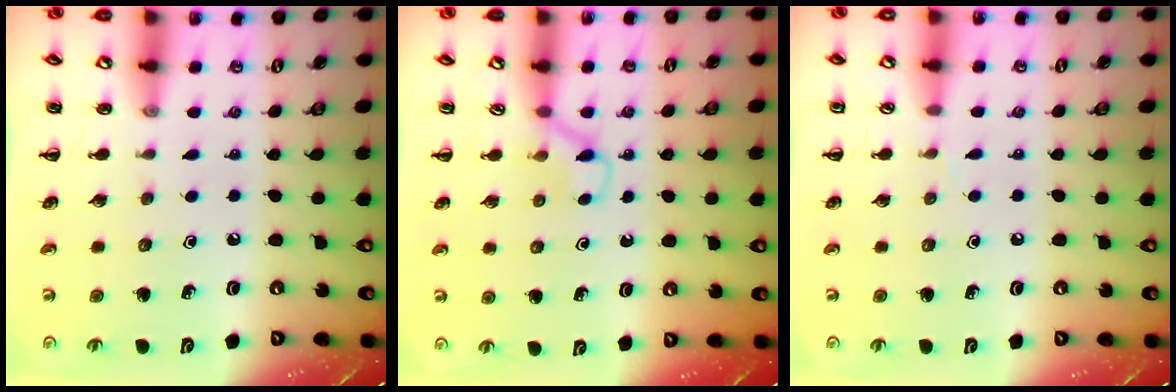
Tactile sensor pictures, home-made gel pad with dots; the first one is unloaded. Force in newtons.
{"total": 3.5, "press": 3.3, "slide": 1.2}
{"total": 3.0, "press": 2.8, "slide": 1.0}